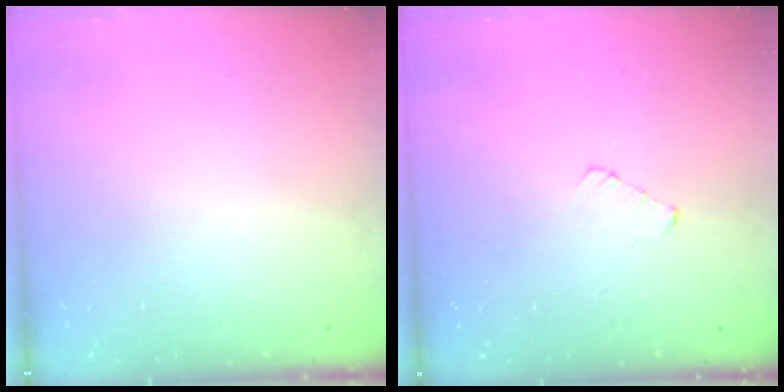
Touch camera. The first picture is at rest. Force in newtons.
{"total": 2.5, "press": 2.5, "slide": 0.2}